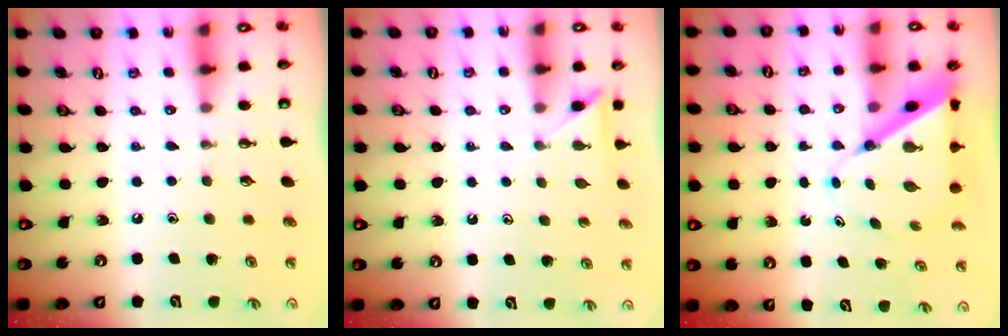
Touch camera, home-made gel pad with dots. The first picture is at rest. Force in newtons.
{"total": 3.3, "press": 3.3, "slide": 0.4}
{"total": 8.4, "press": 8.4, "slide": 0.6}